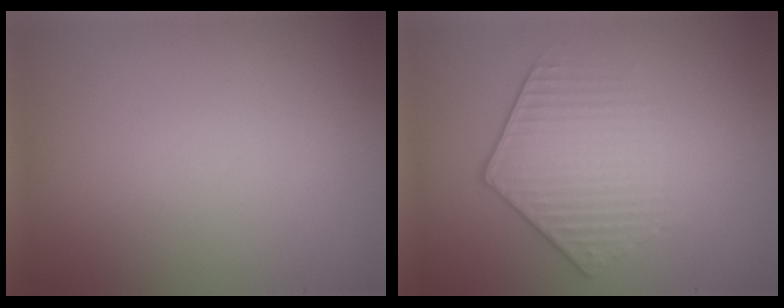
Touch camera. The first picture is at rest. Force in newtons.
{"total": 3.9, "press": 3.4, "slide": 1.8}